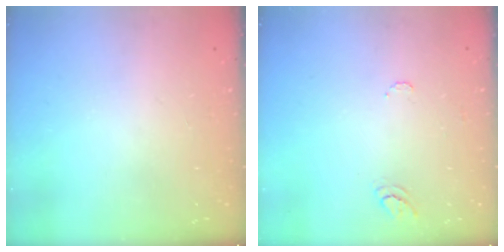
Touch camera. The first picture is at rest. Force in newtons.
{"total": 6.4, "press": 6.3, "slide": 0.5}